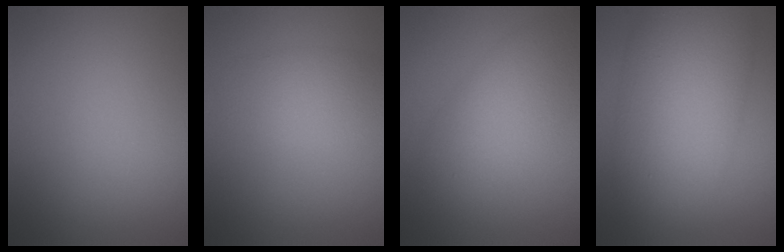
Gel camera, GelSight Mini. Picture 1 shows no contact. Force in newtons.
{"total": 2.9, "press": 2.9, "slide": 0.2}
{"total": 5.3, "press": 5.3, "slide": 0.3}
{"total": 10.7, "press": 10.7, "slide": 0.5}